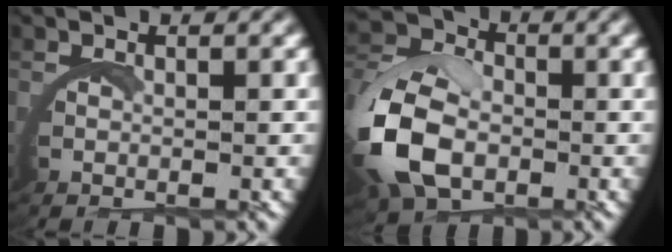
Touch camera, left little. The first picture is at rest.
{"total": 6.0, "force": [-0.8, 4.5, 4.0], "torque": [-0.100, -0.008, -0.012]}